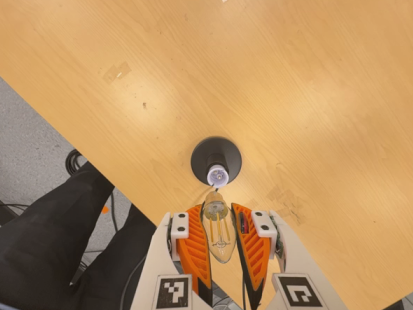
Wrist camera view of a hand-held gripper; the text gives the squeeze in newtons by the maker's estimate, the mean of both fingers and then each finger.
{"total": 24.0, "left": 26.9, "right": 21.0}